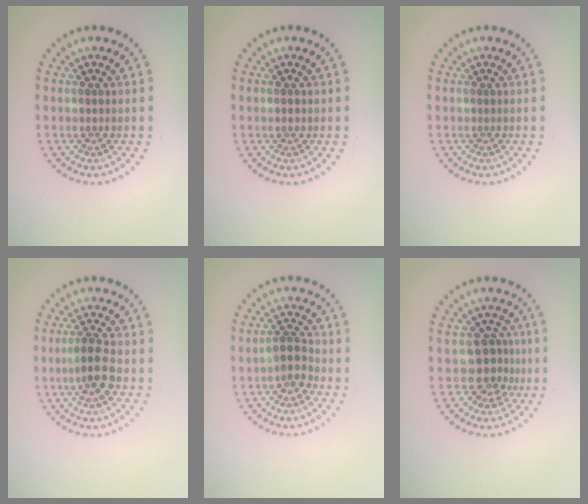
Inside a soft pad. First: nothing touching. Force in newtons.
{"total": 0.8, "press": 0.8, "slide": 0.1}
{"total": 0.0}
{"total": 3.3, "press": 3.1, "slide": 1.1}
{"total": 2.5, "press": 2.2, "slide": 1.3}
{"total": 2.8, "press": 2.1, "slide": 1.8}